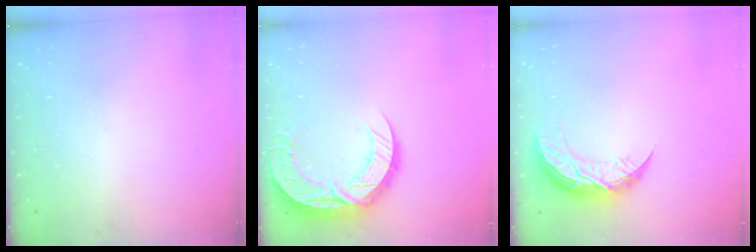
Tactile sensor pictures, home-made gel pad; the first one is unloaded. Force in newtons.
{"total": 15.6, "press": 15.6, "slide": 1.1}
{"total": 9.7, "press": 9.7, "slide": 0.5}